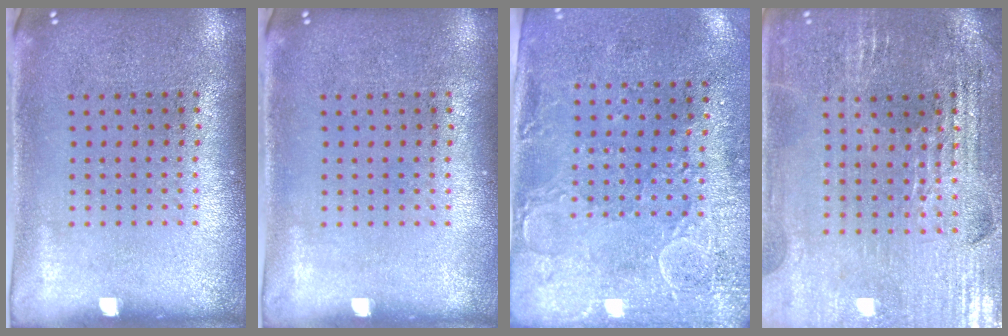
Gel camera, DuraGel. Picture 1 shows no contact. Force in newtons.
{"total": 0.0}
{"total": 3.0, "press": 2.3, "slide": 1.9}
{"total": 2.9, "press": 2.8, "slide": 0.5}